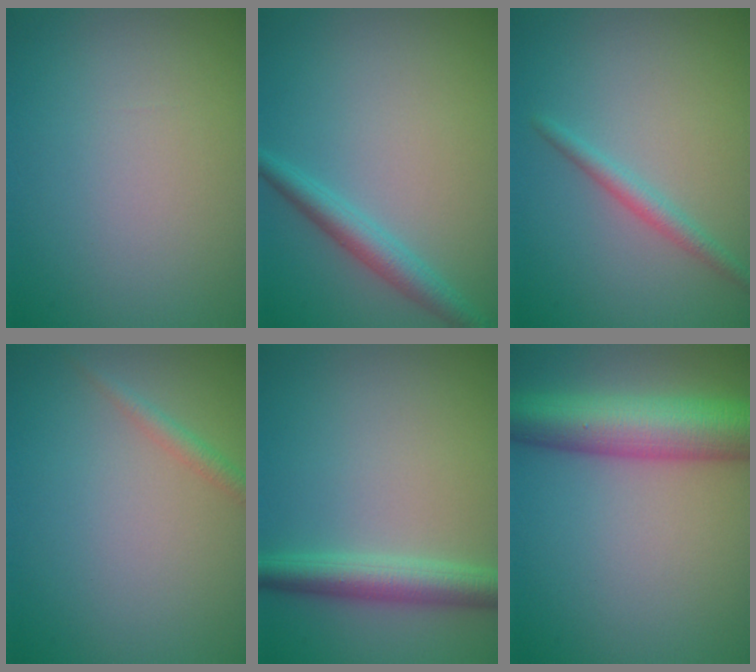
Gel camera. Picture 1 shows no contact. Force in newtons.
{"total": 2.8, "press": 2.8, "slide": 0.1}
{"total": 1.8, "press": 1.8, "slide": 0.0}
{"total": 1.3, "press": 1.3, "slide": 0.0}
{"total": 3.9, "press": 3.9, "slide": 0.0}
{"total": 8.9, "press": 8.9, "slide": 0.2}